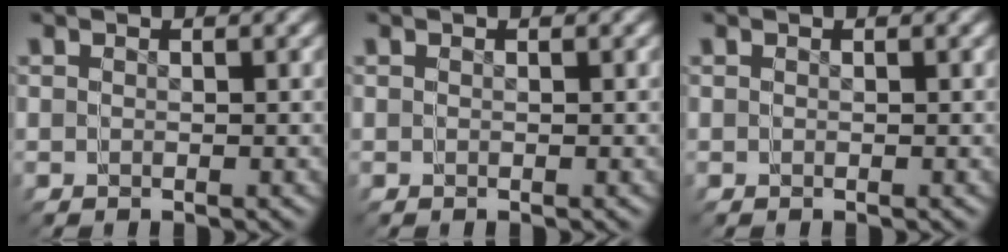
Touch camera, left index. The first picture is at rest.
{"total": 0.0}
{"total": 0.0}